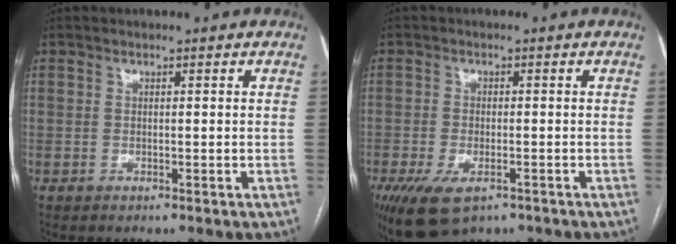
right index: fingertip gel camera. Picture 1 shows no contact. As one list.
[{"total": 8.3, "force": [-4.9, 3.9, 5.4], "torque": [-0.102, -0.014, -0.077]}]